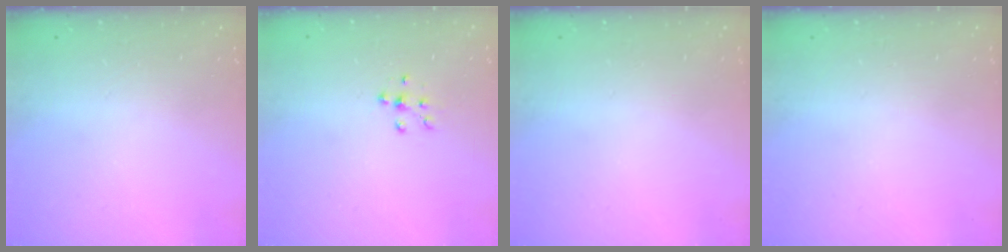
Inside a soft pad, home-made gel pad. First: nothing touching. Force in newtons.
{"total": 6.9, "press": 6.9, "slide": 0.7}
{"total": 0.0}
{"total": 0.0}